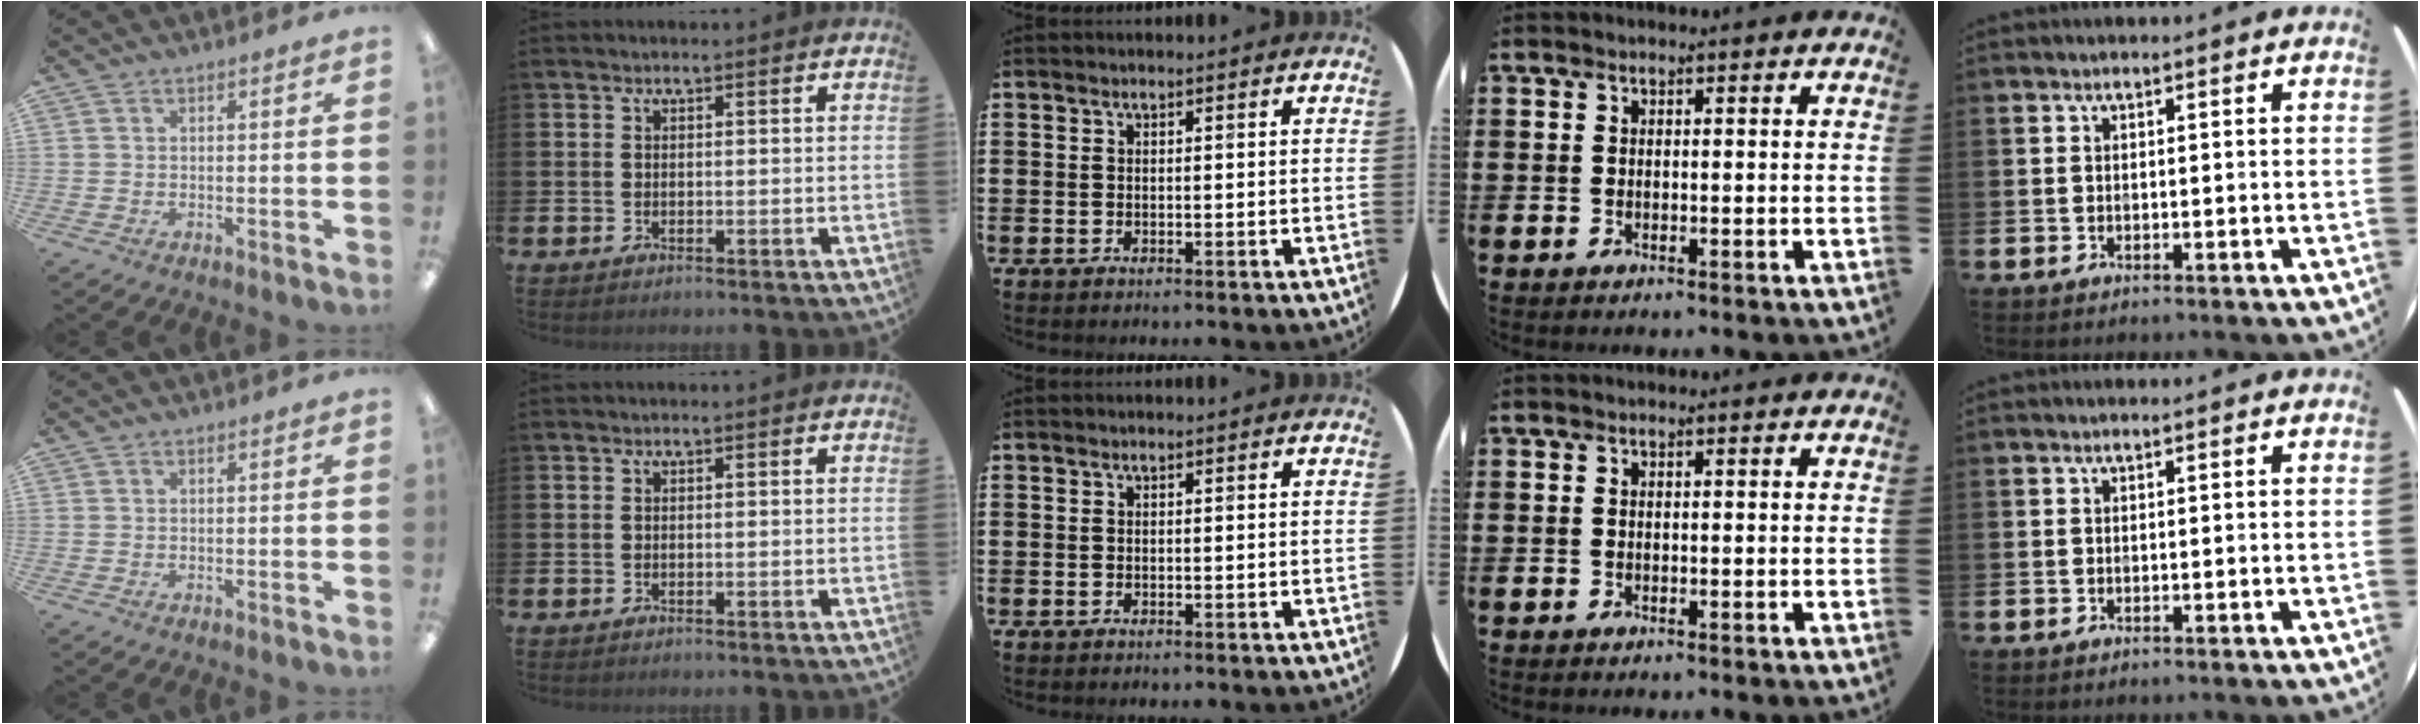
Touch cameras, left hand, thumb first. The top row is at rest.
{}